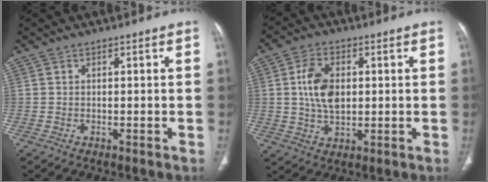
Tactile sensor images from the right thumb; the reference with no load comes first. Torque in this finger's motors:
{"motor_torque": [0.78, 2.02, 1.07, 0.37, 0.08]}